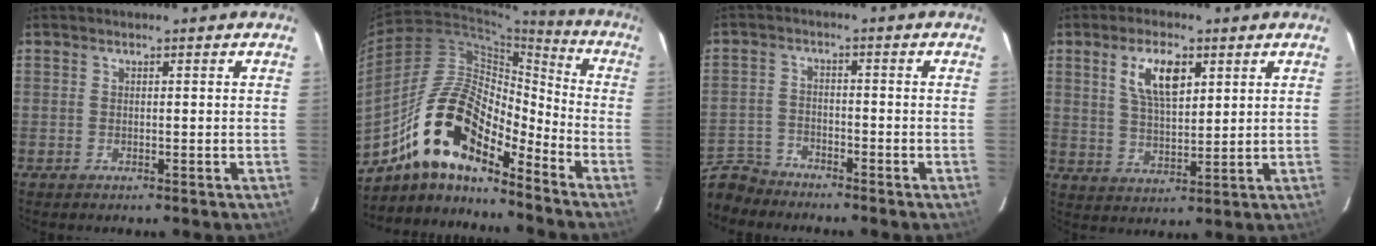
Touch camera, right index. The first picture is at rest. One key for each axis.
{"total": 17.1, "fx": -12.1, "fy": 5.9, "fz": 10.6, "tx": -0.191, "ty": 0.010, "tz": -0.238}
{"total": 6.4, "fx": -6.0, "fy": 2.1, "fz": 0.3, "tx": -0.024, "ty": 0.010, "tz": -0.123}
{"total": 8.4, "fx": 3.6, "fy": 3.5, "fz": 6.7, "tx": -0.124, "ty": 0.008, "tz": 0.071}